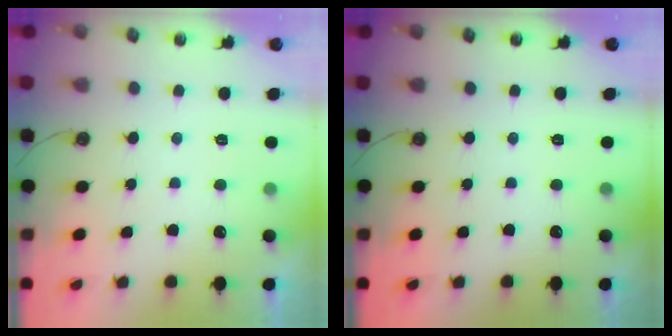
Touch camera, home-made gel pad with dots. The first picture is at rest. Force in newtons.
{"total": 0.0}